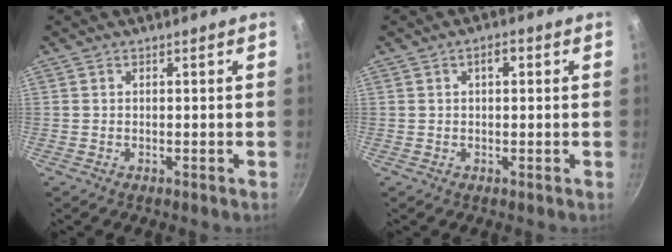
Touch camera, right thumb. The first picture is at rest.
{"total": 2.5, "force": [0.7, 1.3, 2.0], "torque": [-0.025, 0.009, 0.010]}